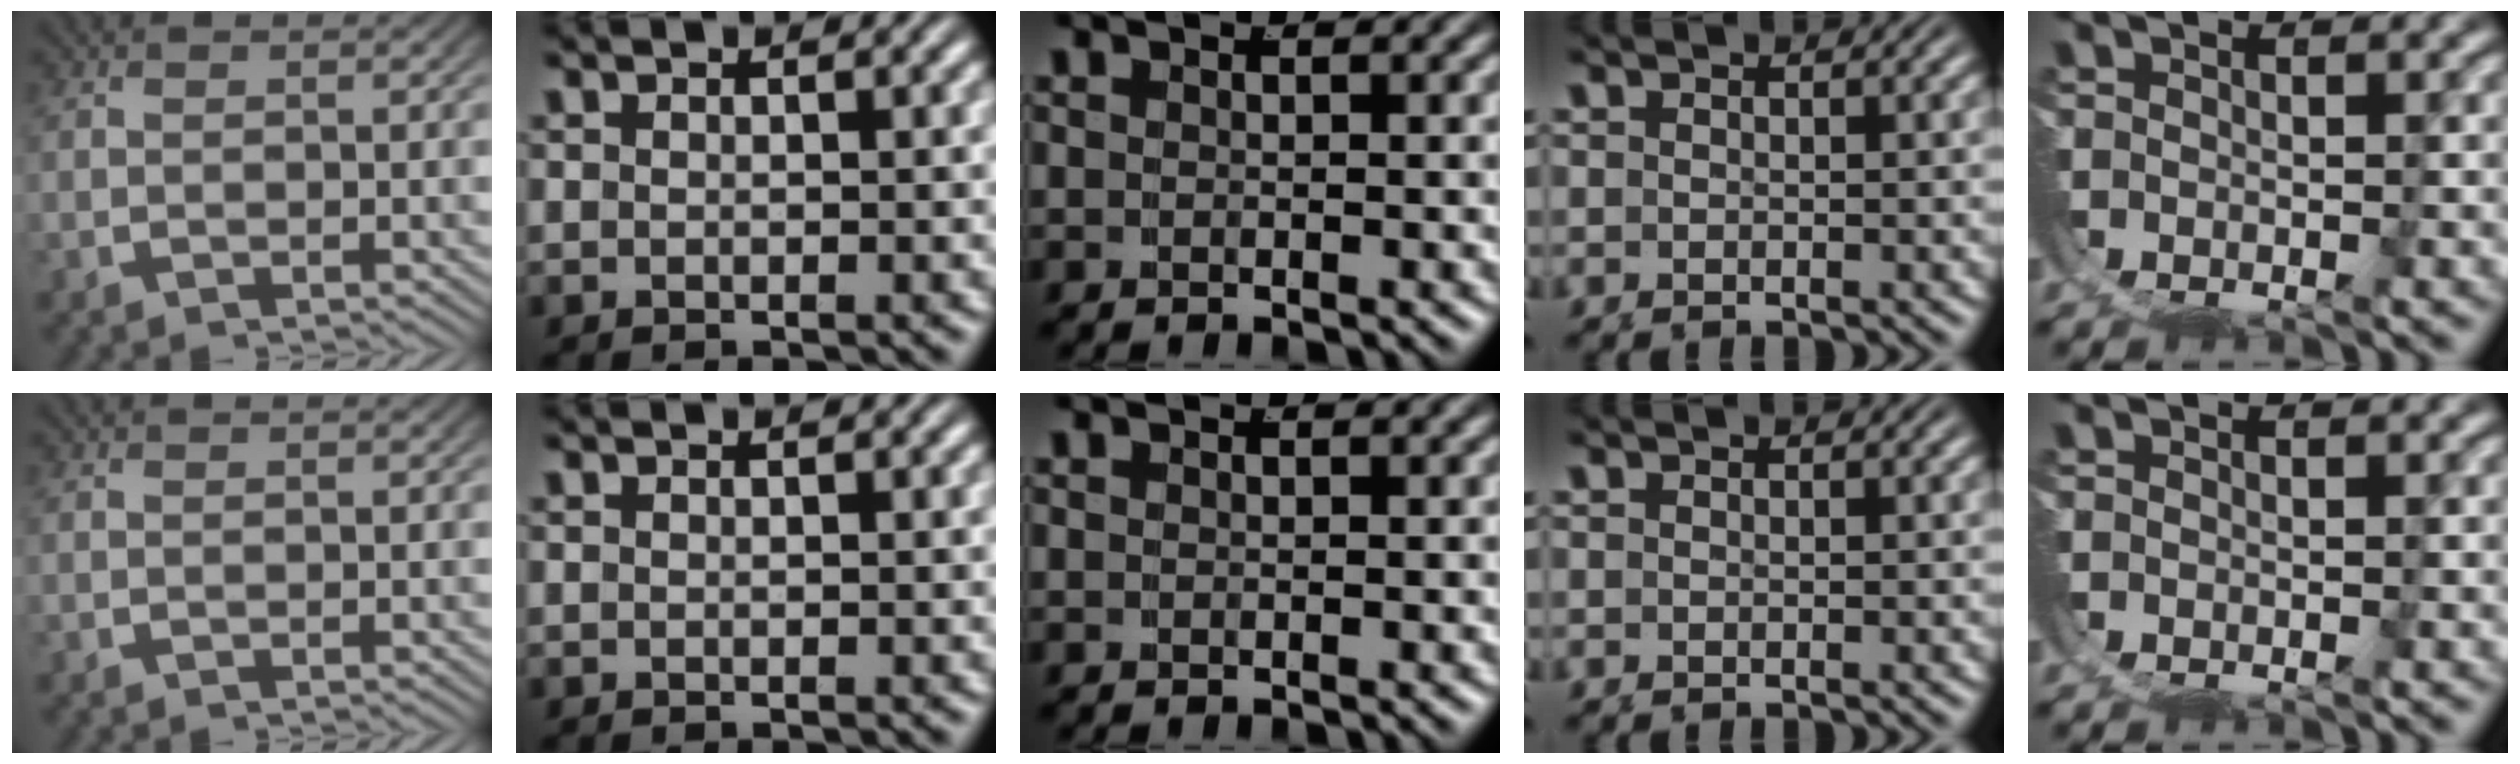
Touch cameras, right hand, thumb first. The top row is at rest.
{}